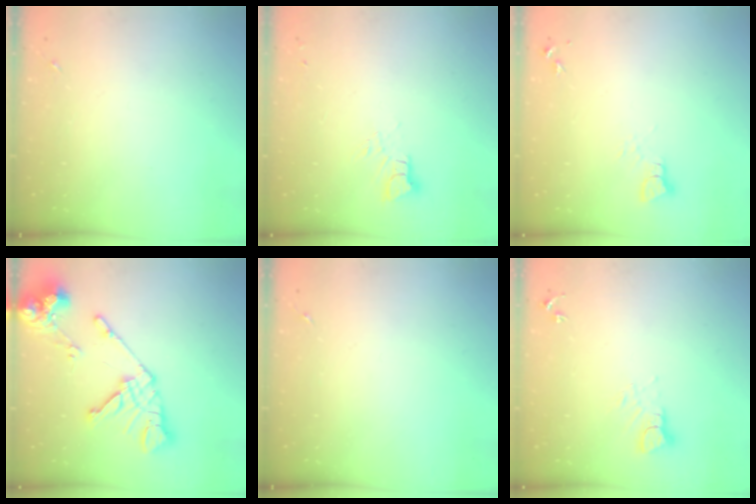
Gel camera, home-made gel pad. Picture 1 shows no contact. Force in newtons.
{"total": 3.4, "press": 3.4, "slide": 0.2}
{"total": 2.5, "press": 2.5, "slide": 0.1}
{"total": 17.0, "press": 16.9, "slide": 2.2}
{"total": 0.0}
{"total": 4.7, "press": 4.7, "slide": 0.3}